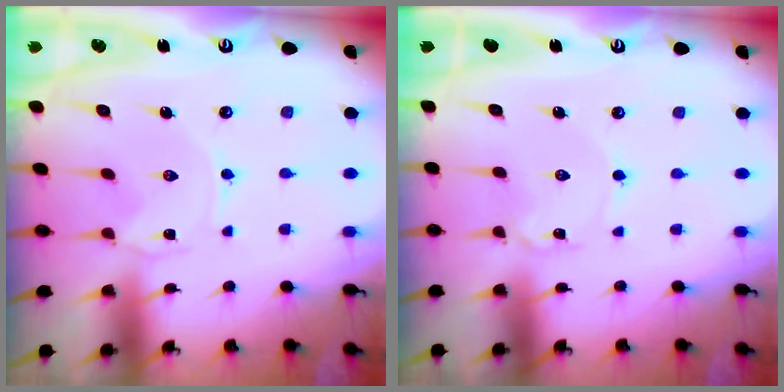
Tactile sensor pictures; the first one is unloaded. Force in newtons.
{"total": 1.7, "press": 1.7, "slide": 0.1}